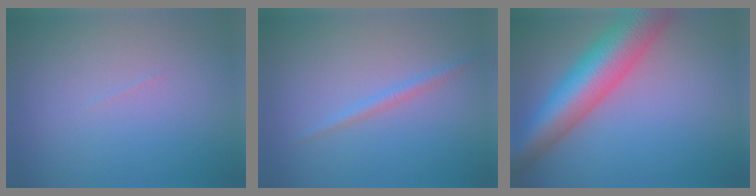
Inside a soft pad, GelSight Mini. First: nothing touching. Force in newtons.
{"total": 1.2, "press": 1.2, "slide": 0.1}
{"total": 10.2, "press": 10.2, "slide": 0.5}